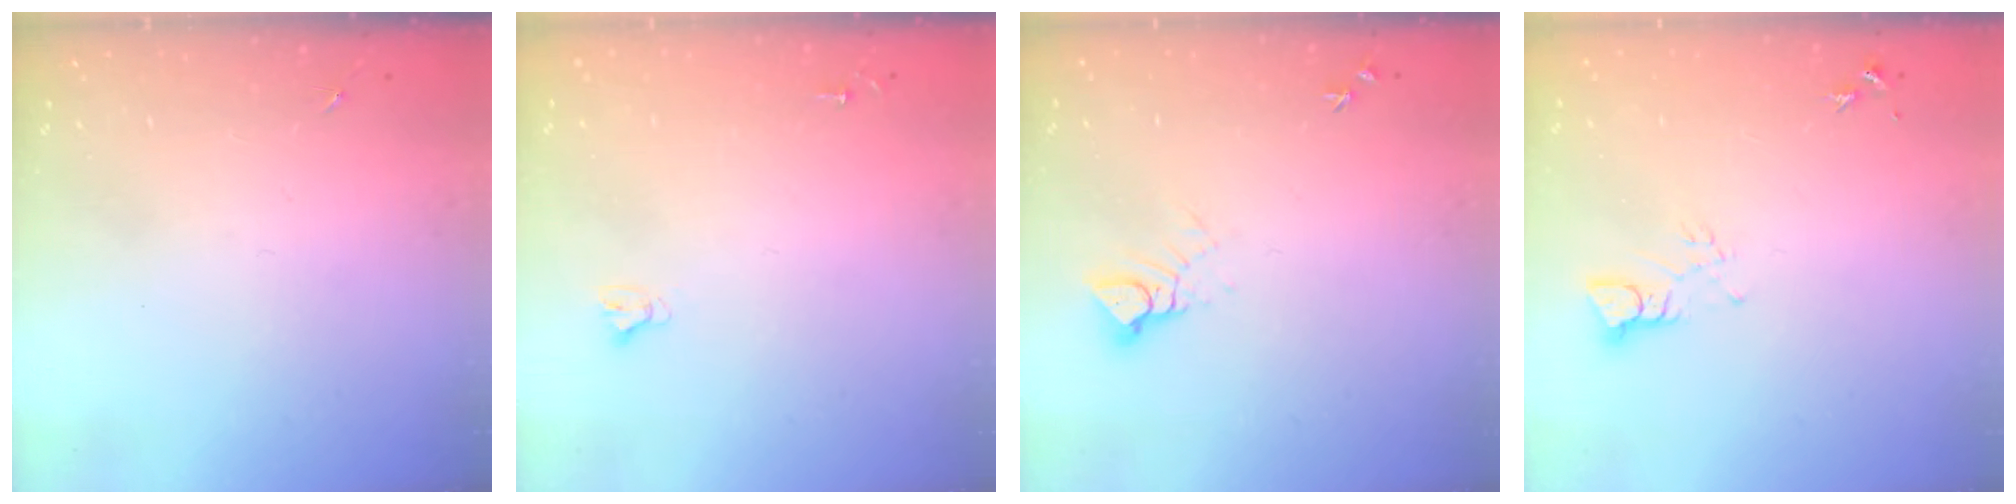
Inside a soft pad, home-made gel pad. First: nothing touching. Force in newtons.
{"total": 2.4, "press": 2.4, "slide": 0.2}
{"total": 4.0, "press": 3.9, "slide": 0.4}
{"total": 3.1, "press": 3.1, "slide": 0.3}